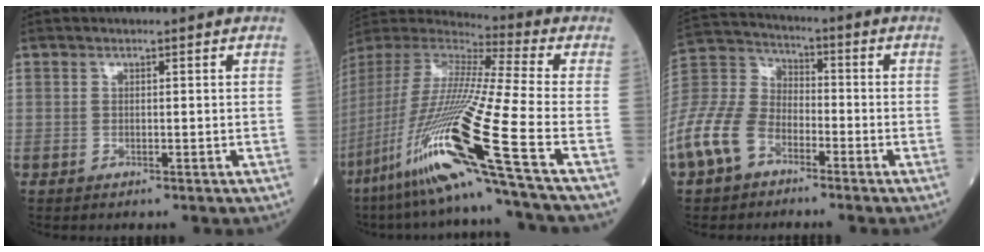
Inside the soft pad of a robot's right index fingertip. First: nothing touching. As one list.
[{"total": 25.8, "force": [-12.2, -1.5, 22.7], "torque": [-0.469, -0.057, -0.234]}, {"total": 13.7, "force": [-7.5, 8.4, 7.8], "torque": [-0.200, 0.010, -0.157]}]